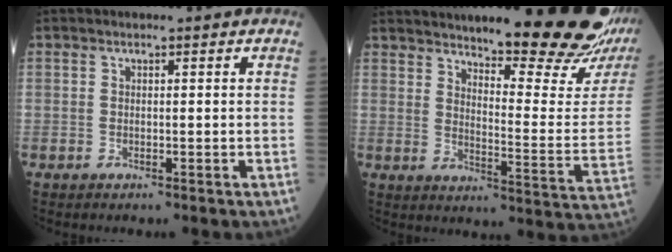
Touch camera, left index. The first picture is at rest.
{"total": 22.3, "force": [18.5, 1.3, 12.4], "torque": [-0.180, -0.067, 0.241]}